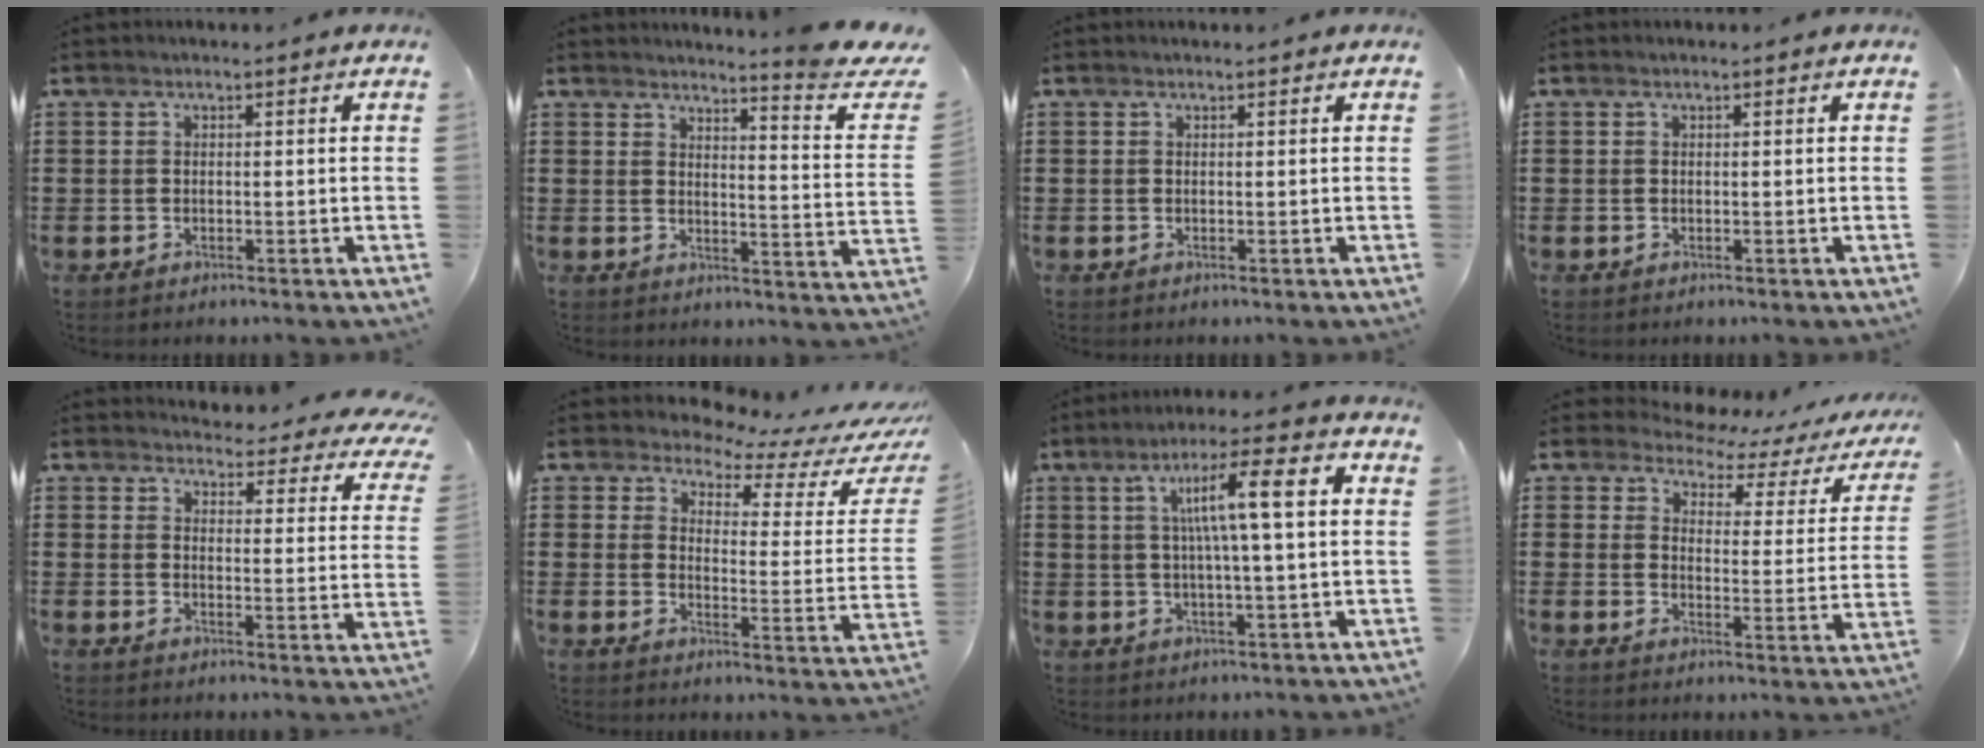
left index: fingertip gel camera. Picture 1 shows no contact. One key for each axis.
{"total": 5.1, "fx": 4.2, "fy": -0.4, "fz": 2.9, "tx": -0.045, "ty": -0.044, "tz": 0.060}
{"total": 0.0}
{"total": 0.0}
{"total": 3.9, "fx": 3.8, "fy": 0.4, "fz": 0.9, "tx": -0.031, "ty": -0.033, "tz": 0.063}
{"total": 4.3, "fx": 3.7, "fy": 1.5, "fz": 1.7, "tx": -0.041, "ty": -0.029, "tz": 0.055}
{"total": 8.3, "fx": 1.5, "fy": 1.0, "fz": 8.1, "tx": -0.149, "ty": 0.003, "tz": 0.017}
{"total": 3.4, "fx": 2.9, "fy": 1.5, "fz": 1.0, "tx": -0.035, "ty": -0.022, "tz": 0.041}